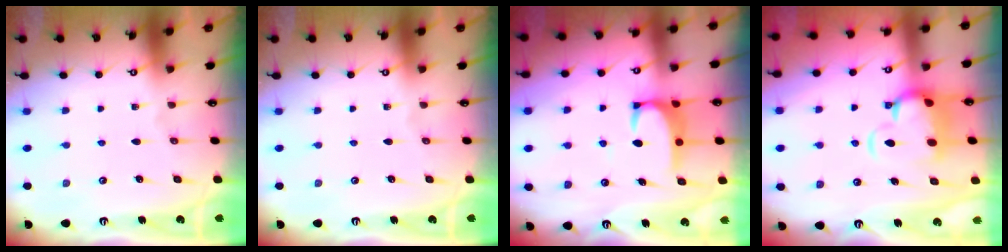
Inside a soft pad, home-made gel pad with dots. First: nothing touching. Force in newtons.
{"total": 0.0}
{"total": 3.0, "press": 2.9, "slide": 0.8}
{"total": 3.7, "press": 3.5, "slide": 1.4}